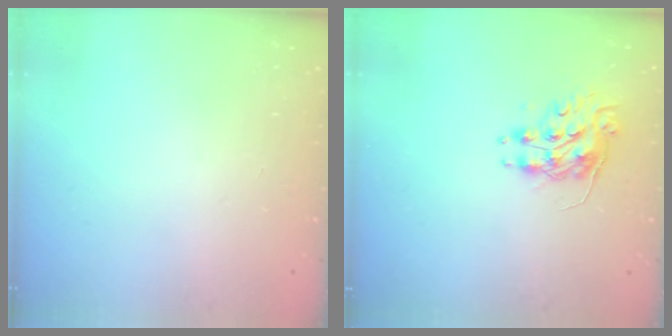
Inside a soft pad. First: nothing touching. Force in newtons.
{"total": 8.8, "press": 8.7, "slide": 0.4}